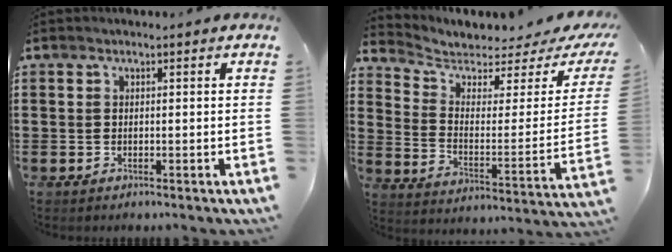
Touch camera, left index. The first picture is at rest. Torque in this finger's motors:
{"motor_torque": [0.93, -0.07, 0.06, 0.03]}